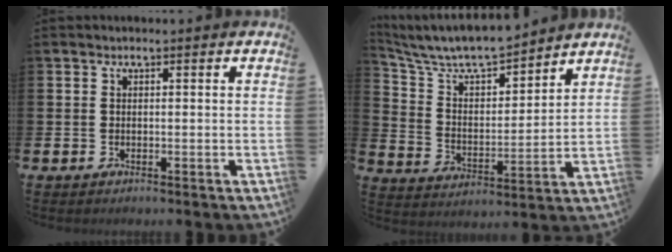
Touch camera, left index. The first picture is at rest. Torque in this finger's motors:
{"motor_torque": [0.08, -0.65, 0.56, 0.21]}